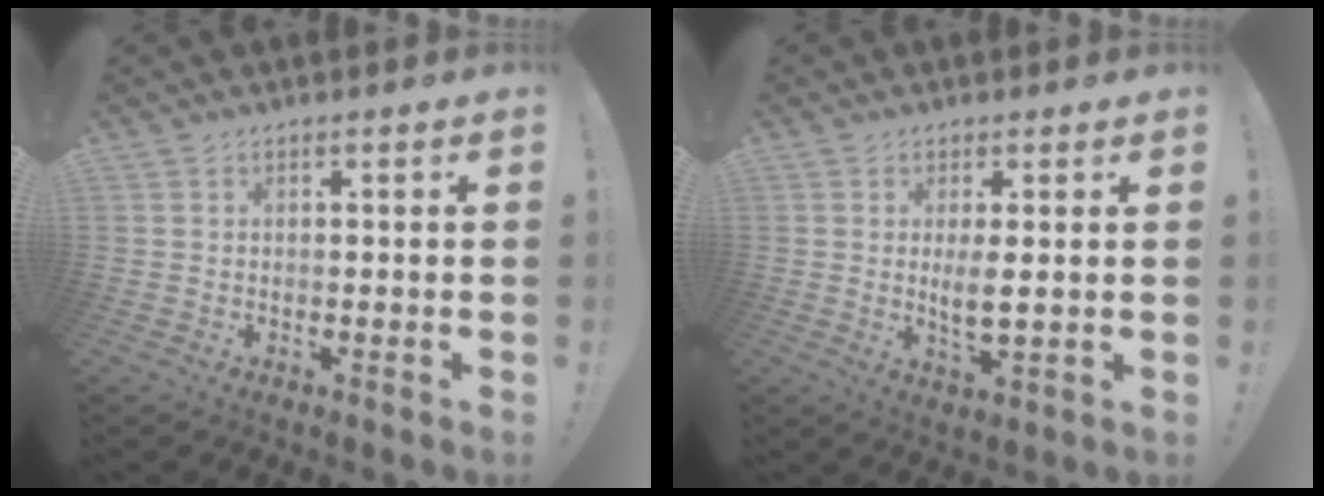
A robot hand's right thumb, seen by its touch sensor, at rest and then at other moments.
{"total": 5.0, "force": [0.8, 1.3, 4.7], "torque": [-0.080, -0.014, 0.011]}